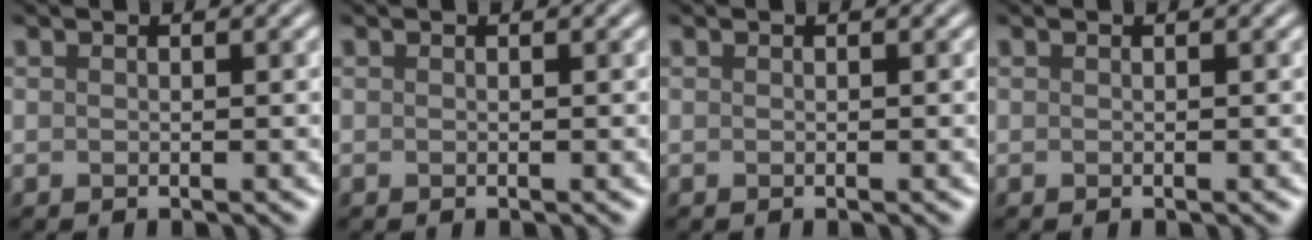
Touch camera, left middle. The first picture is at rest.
{"total": 0.0}
{"total": 0.0}
{"total": 0.0}